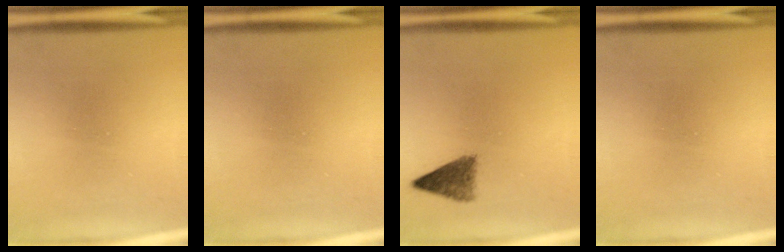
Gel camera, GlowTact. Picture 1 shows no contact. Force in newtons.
{"total": 0.0}
{"total": 3.9}
{"total": 0.0}